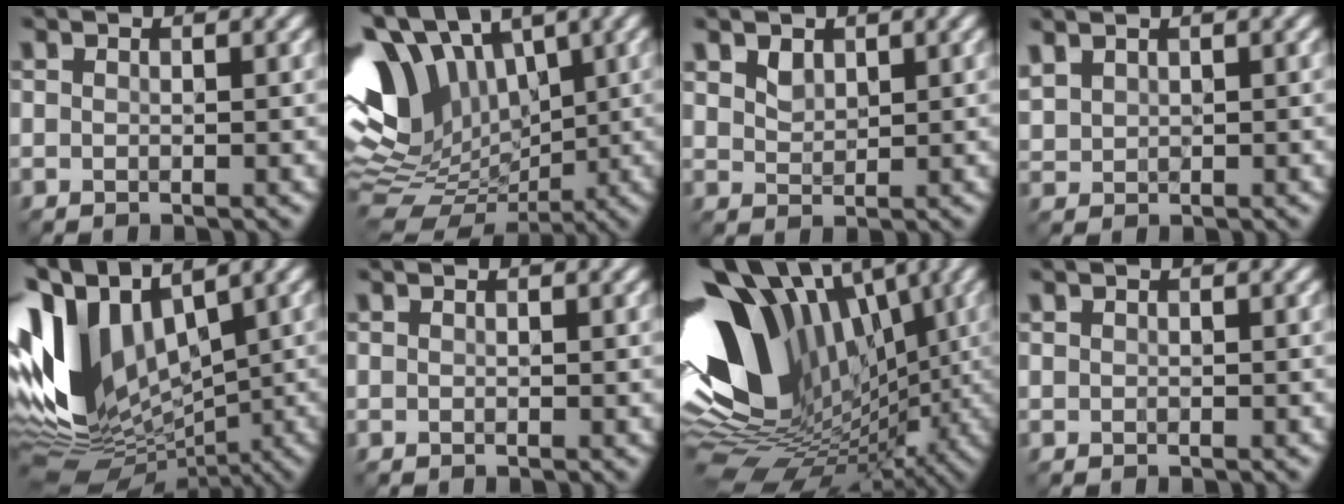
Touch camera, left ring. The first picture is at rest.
{"total": 13.1, "force": [3.6, 8.1, 9.7], "torque": [-0.202, 0.028, 0.068]}
{"total": 1.0, "force": [0.7, 0.7, 0.3], "torque": [-0.009, 0.000, 0.024]}
{"total": 1.3, "force": [1.1, 0.6, 0.4], "torque": [-0.015, 0.010, 0.037]}
{"total": 12.6, "force": [0.9, 8.2, 9.5], "torque": [-0.213, 0.012, 0.017]}
{"total": 0.0}
{"total": 16.0, "force": [1.8, 10.7, 11.7], "torque": [-0.239, 0.025, 0.030]}
{"total": 0.0}